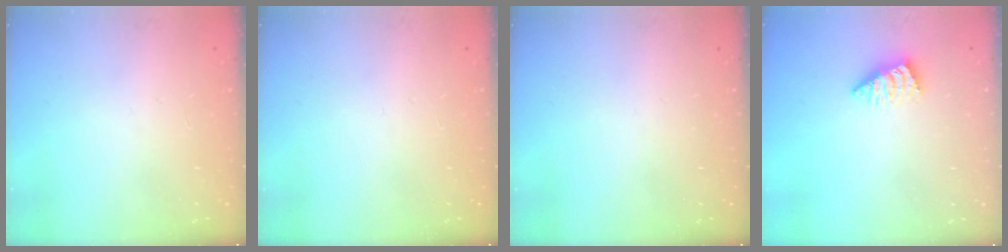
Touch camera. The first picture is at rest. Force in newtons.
{"total": 0.0}
{"total": 0.0}
{"total": 2.4, "press": 2.3, "slide": 0.5}